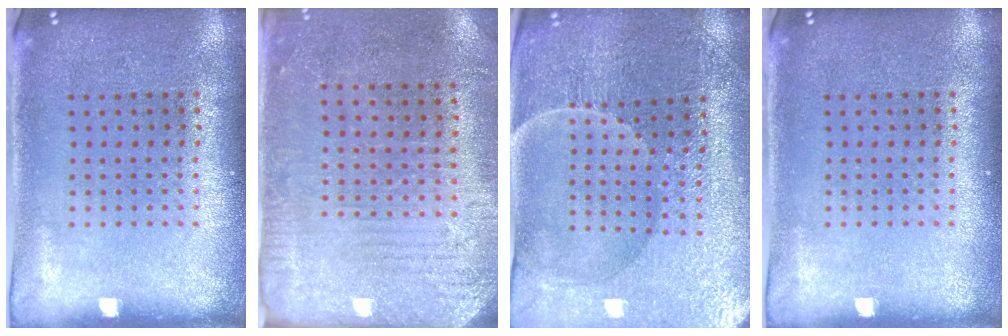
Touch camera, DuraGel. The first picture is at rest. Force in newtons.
{"total": 2.8, "press": 2.6, "slide": 1.2}
{"total": 3.5, "press": 3.5, "slide": 0.4}
{"total": 0.0}